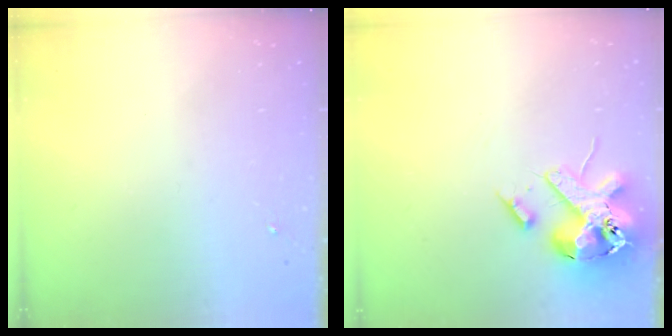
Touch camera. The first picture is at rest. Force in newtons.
{"total": 16.9, "press": 16.7, "slide": 2.8}